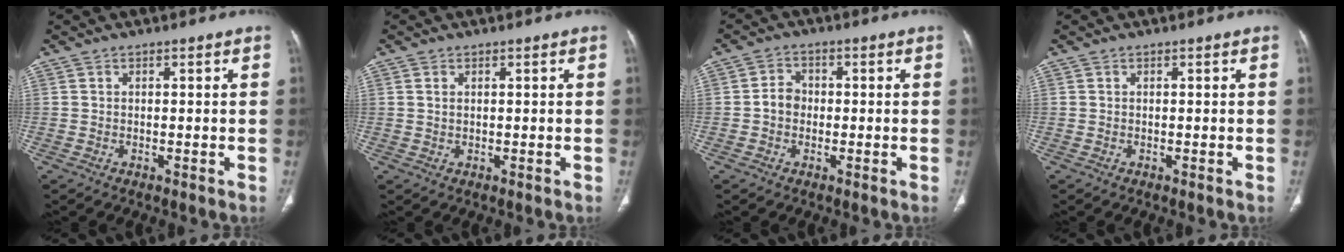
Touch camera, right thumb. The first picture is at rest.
{"total": 0.9, "force": [0.4, 0.4, 0.6], "torque": [-0.017, 0.003, 0.010]}
{"total": 3.5, "force": [-0.5, 2.9, 1.8], "torque": [-0.020, 0.013, -0.016]}
{"total": 0.0}